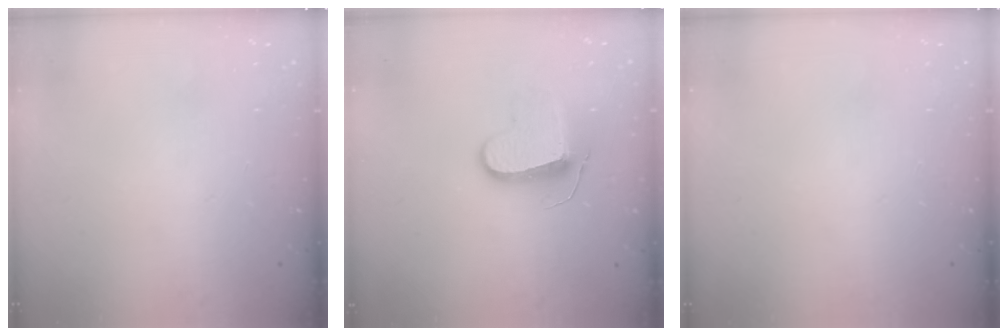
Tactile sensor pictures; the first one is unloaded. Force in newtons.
{"total": 9.7, "press": 9.7, "slide": 0.4}
{"total": 0.0}